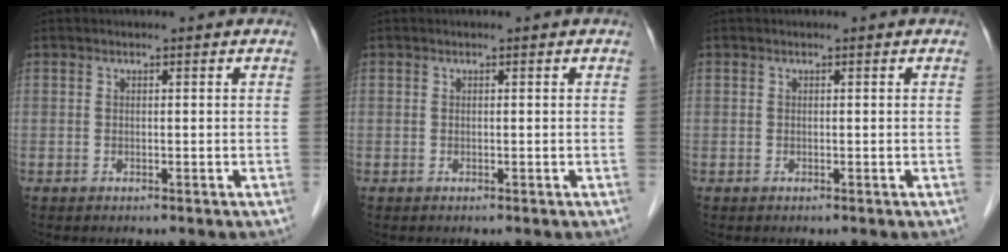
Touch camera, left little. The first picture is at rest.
{"total": 0.0}
{"total": 0.0}